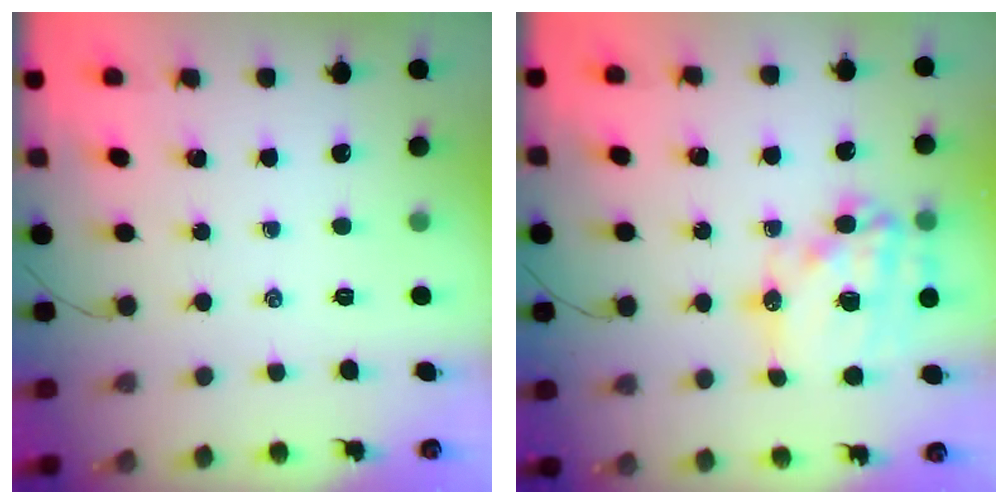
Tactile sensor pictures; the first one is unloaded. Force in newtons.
{"total": 19.6, "press": 19.1, "slide": 4.3}